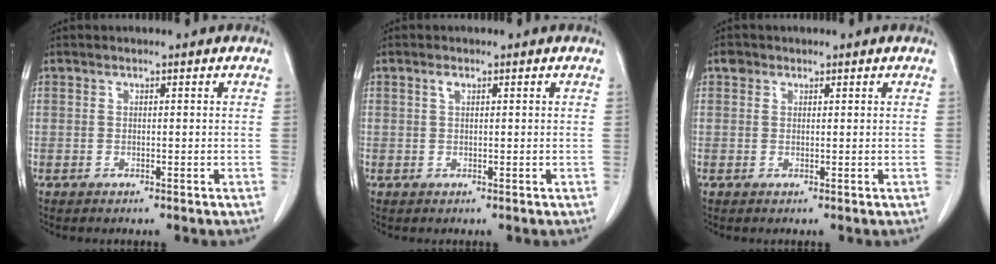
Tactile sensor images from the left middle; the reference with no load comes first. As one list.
[{"total": 0.8, "force": [0.5, 0.3, 0.6], "torque": [-0.012, 0.000, 0.007]}, {"total": 1.2, "force": [0.8, 0.9, 0.2], "torque": [0.000, 0.006, 0.011]}]